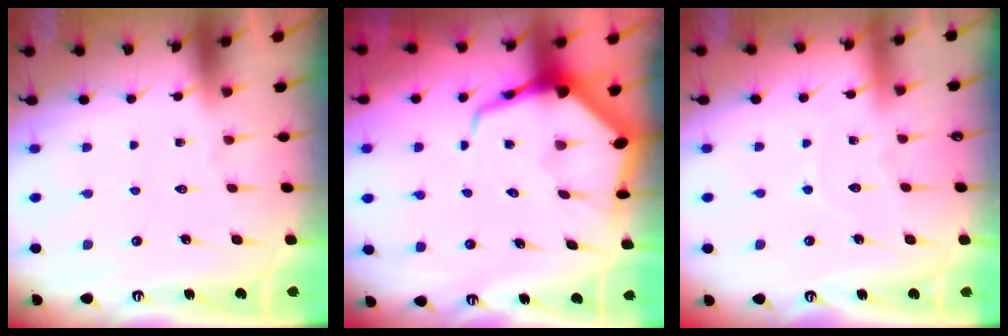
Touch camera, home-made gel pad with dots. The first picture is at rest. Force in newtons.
{"total": 10.2, "press": 10.1, "slide": 1.1}
{"total": 4.5, "press": 4.4, "slide": 0.6}